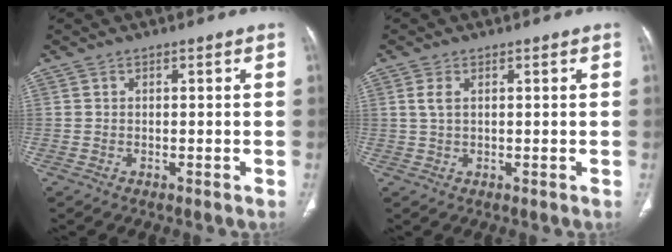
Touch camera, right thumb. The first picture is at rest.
{"total": 2.4, "force": [0.7, 1.2, 1.9], "torque": [-0.041, 0.003, 0.013]}